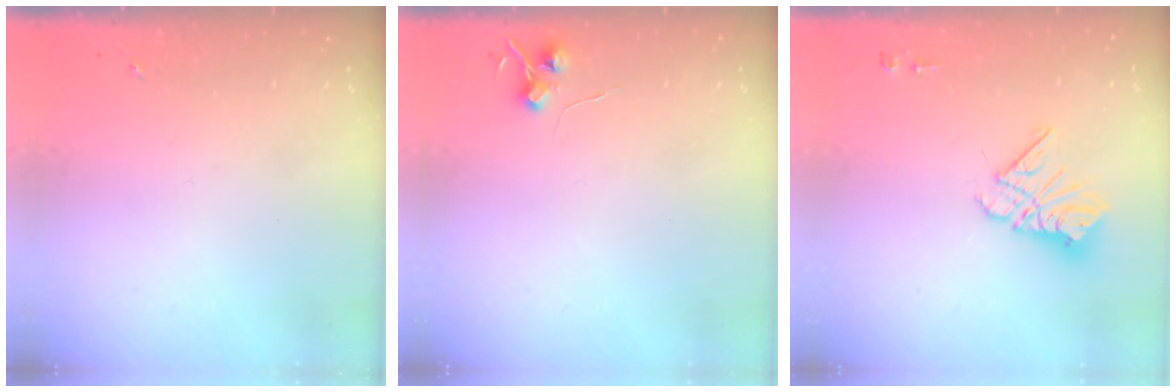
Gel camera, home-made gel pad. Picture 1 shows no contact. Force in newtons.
{"total": 5.8, "press": 5.8, "slide": 0.7}
{"total": 12.7, "press": 12.6, "slide": 1.1}